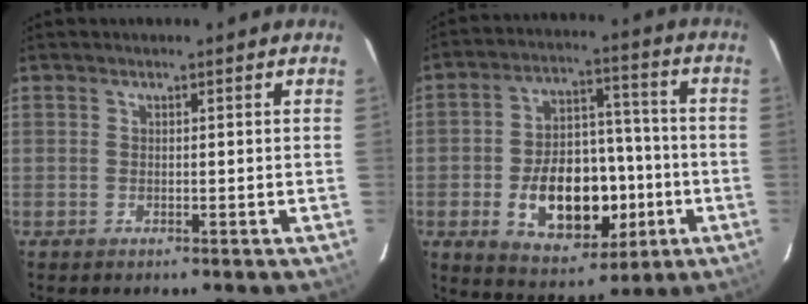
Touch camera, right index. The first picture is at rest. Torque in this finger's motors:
{"motor_torque": [1.20, -0.93, 0.72, 0.17]}